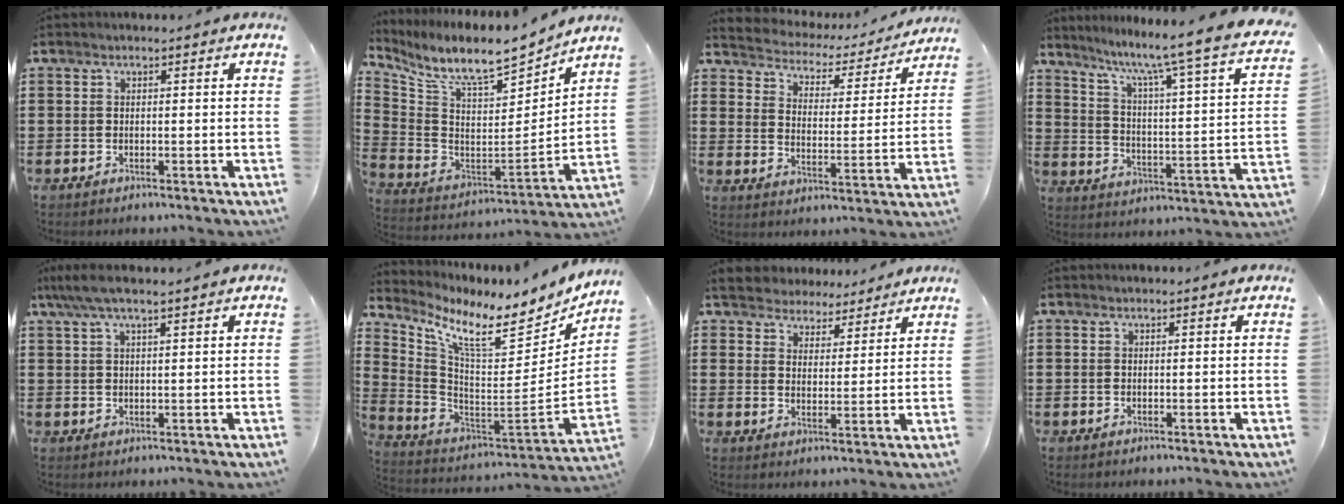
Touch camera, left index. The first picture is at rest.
{"total": 8.8, "force": [7.8, 1.5, 4.0], "torque": [-0.104, -0.063, 0.129]}
{"total": 2.7, "force": [2.7, 0.7, -0.1], "torque": [-0.021, -0.027, 0.034]}
{"total": 6.9, "force": [5.5, -1.2, 3.9], "torque": [-0.092, -0.062, 0.075]}
{"total": 4.3, "force": [2.7, 0.6, 3.3], "torque": [-0.068, 0.004, 0.049]}
{"total": 10.2, "force": [7.4, 1.8, 6.9], "torque": [-0.156, -0.051, 0.119]}
{"total": 4.3, "force": [4.1, 1.4, -0.4], "torque": [-0.016, -0.016, 0.073]}
{"total": 0.0}